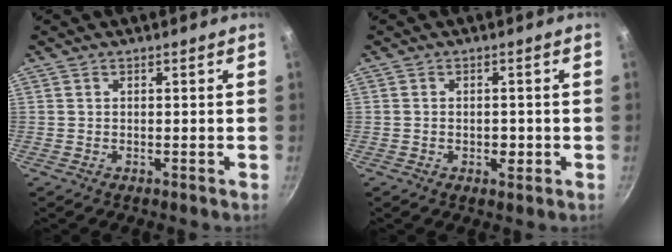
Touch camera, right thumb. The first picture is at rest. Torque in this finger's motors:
{"motor_torque": [-0.54, -0.06, -0.19, -0.02, -0.01]}